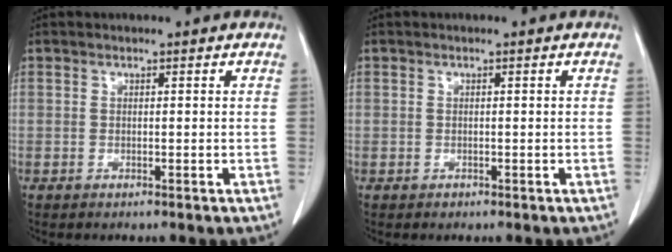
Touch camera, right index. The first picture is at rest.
{"total": 0.7, "force": [-0.3, 0.7, 0.0], "torque": [0.000, 0.005, -0.006]}